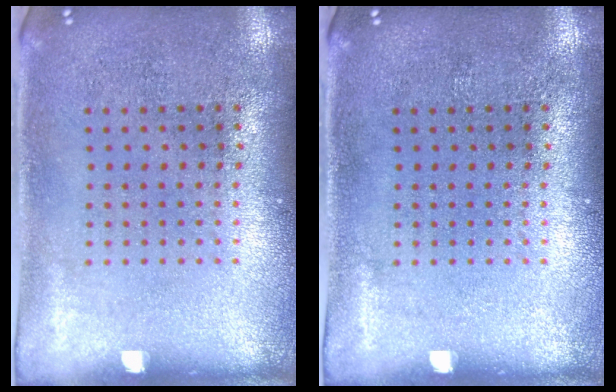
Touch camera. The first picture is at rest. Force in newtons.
{"total": 0.0}